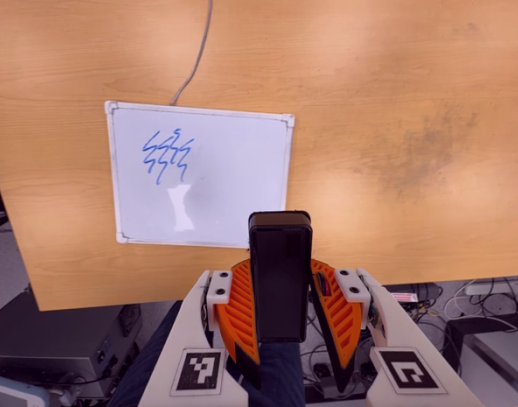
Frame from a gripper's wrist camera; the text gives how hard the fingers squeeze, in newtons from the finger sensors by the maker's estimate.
{"total": 6.2, "left": 5.3, "right": 7.1}